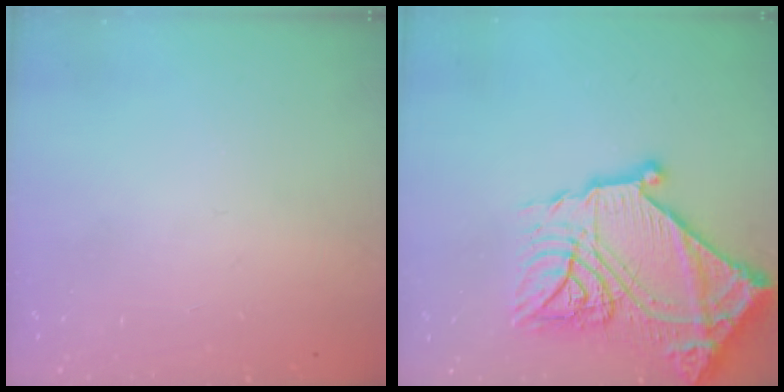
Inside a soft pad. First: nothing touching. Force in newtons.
{"total": 28.8, "press": 28.7, "slide": 2.7}